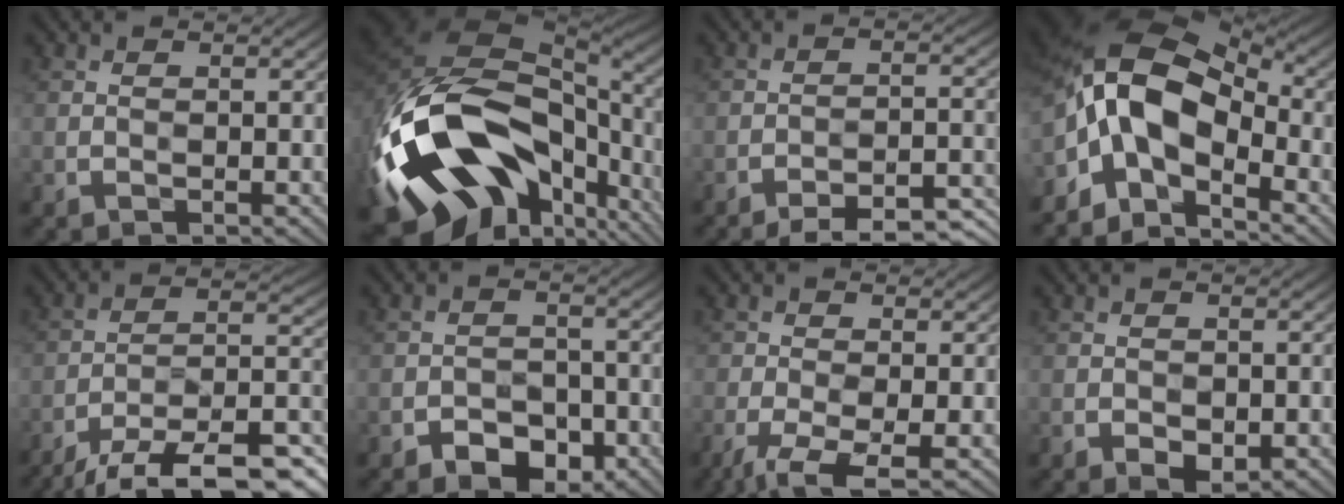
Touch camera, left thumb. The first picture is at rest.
{"total": 19.5, "force": [-6.3, 12.6, 13.5], "torque": [-0.320, -0.041, -0.082]}
{"total": 9.1, "force": [-7.6, 1.7, 4.7], "torque": [-0.073, 0.008, -0.097]}
{"total": 12.0, "force": [-3.1, 6.9, 9.3], "torque": [-0.174, 0.007, -0.072]}
{"total": 15.4, "force": [-11.6, 4.2, 9.3], "torque": [-0.159, -0.002, -0.188]}
{"total": 4.7, "force": [-3.0, 2.8, 2.2], "torque": [-0.033, 0.000, -0.049]}
{"total": 4.5, "force": [-2.5, 1.6, 3.4], "torque": [-0.076, -0.006, -0.051]}
{"total": 2.3, "force": [-1.1, 1.5, 1.4], "torque": [-0.023, -0.004, -0.012]}